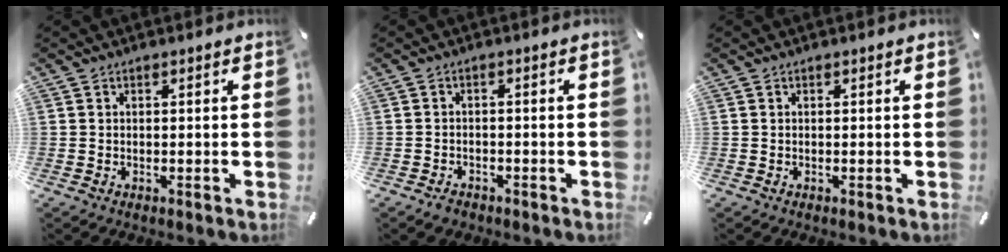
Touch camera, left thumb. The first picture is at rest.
{"total": 1.8, "force": [-1.4, 1.0, 0.4], "torque": [-0.008, 0.009, -0.031]}
{"total": 0.0}